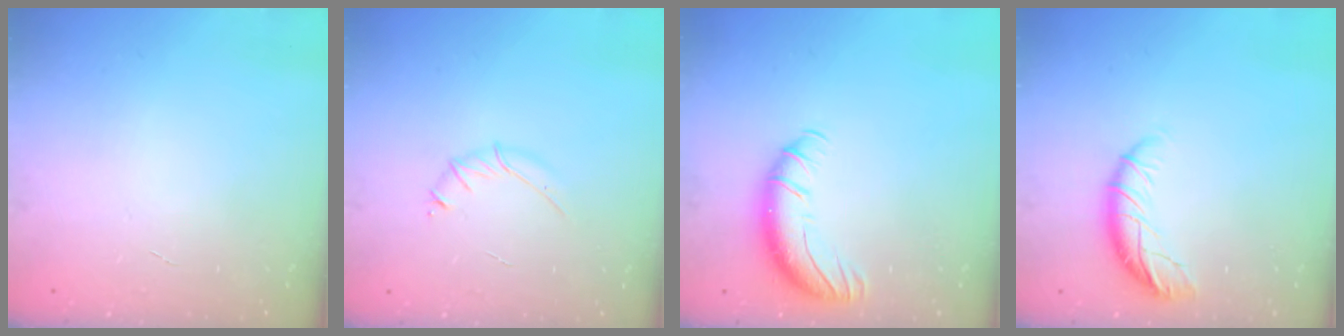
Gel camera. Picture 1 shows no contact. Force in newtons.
{"total": 3.2, "press": 3.0, "slide": 1.0}
{"total": 10.8, "press": 10.7, "slide": 1.8}
{"total": 9.7, "press": 9.6, "slide": 1.7}